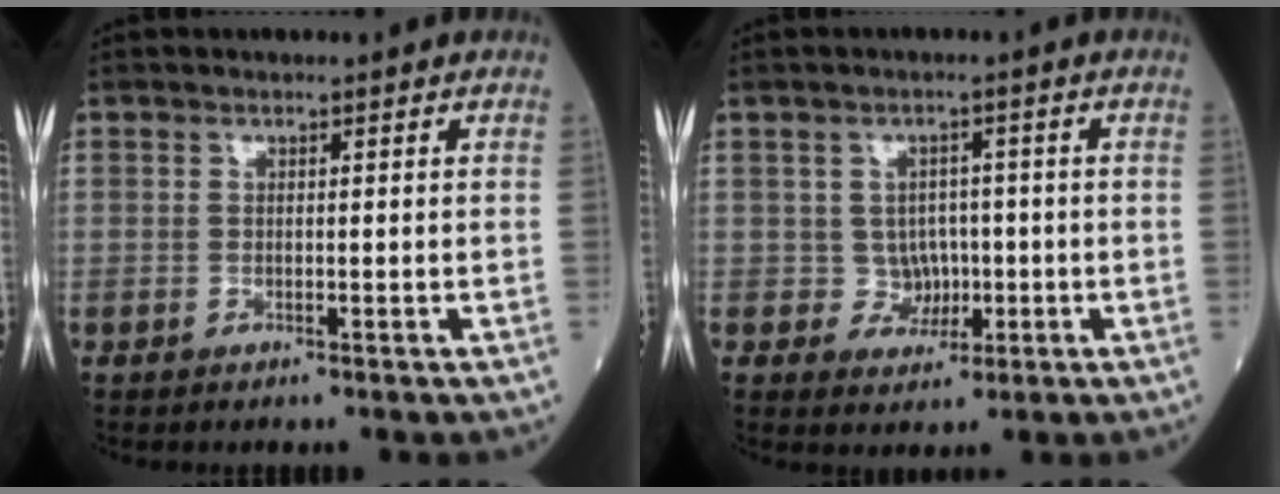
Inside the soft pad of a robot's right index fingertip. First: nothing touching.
{"total": 3.8, "force": [-0.3, 3.6, 1.2], "torque": [-0.007, 0.009, 0.001]}